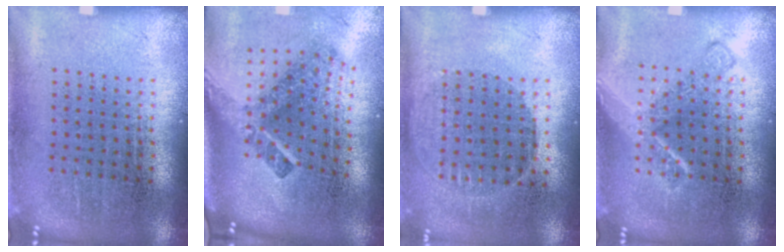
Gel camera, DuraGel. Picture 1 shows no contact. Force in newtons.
{"total": 2.8, "press": 1.7, "slide": 2.2}
{"total": 0.9, "press": 0.8, "slide": 0.4}
{"total": 2.1, "press": 2.1, "slide": 0.3}